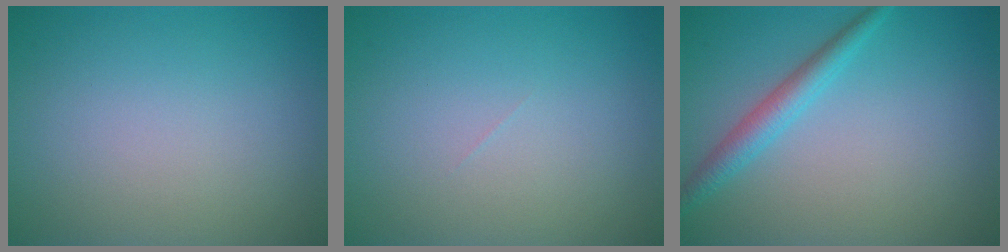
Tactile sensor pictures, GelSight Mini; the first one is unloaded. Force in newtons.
{"total": 0.0}
{"total": 2.6, "press": 2.6, "slide": 0.1}